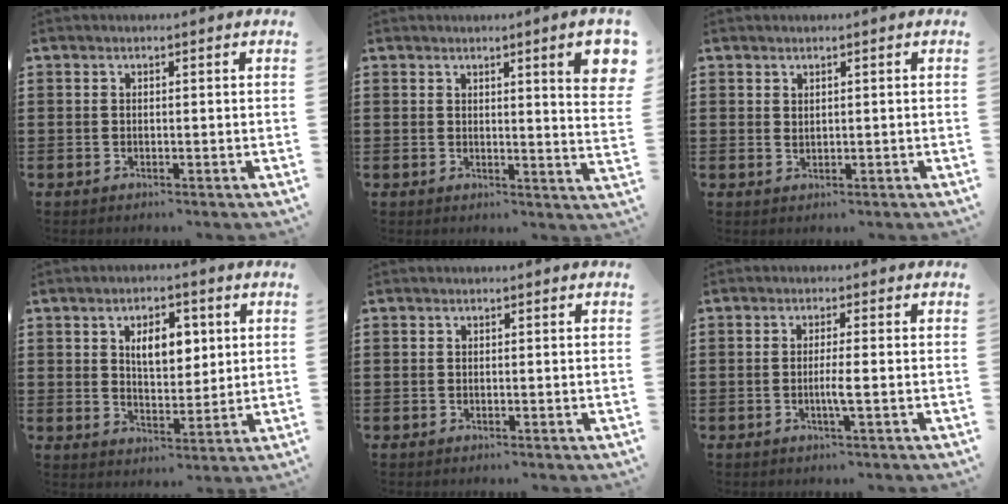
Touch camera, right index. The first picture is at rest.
{"total": 5.7, "force": [2.5, 0.4, 5.1], "torque": [-0.077, -0.008, 0.036]}
{"total": 0.8, "force": [0.7, 0.4, 0.2], "torque": [-0.006, 0.002, 0.014]}
{"total": 6.4, "force": [2.2, 3.6, 4.8], "torque": [-0.081, 0.005, 0.031]}
{"total": 0.0}
{"total": 2.7, "force": [-0.7, -0.2, 2.6], "torque": [-0.046, -0.006, -0.014]}